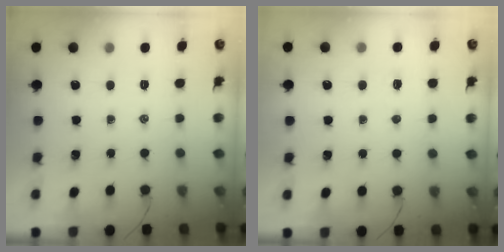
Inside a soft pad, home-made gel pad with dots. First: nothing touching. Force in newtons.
{"total": 1.6, "press": 1.6, "slide": 0.5}